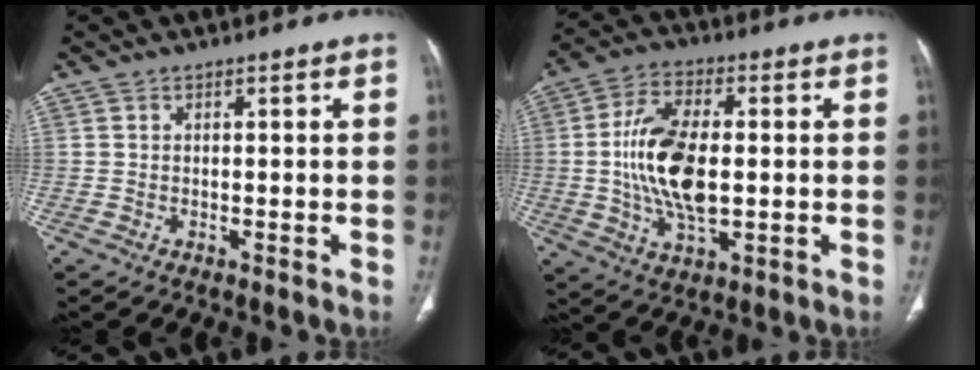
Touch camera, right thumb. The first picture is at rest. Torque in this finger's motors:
{"motor_torque": [2.75, 2.26, 1.51, -0.62, 0.20]}